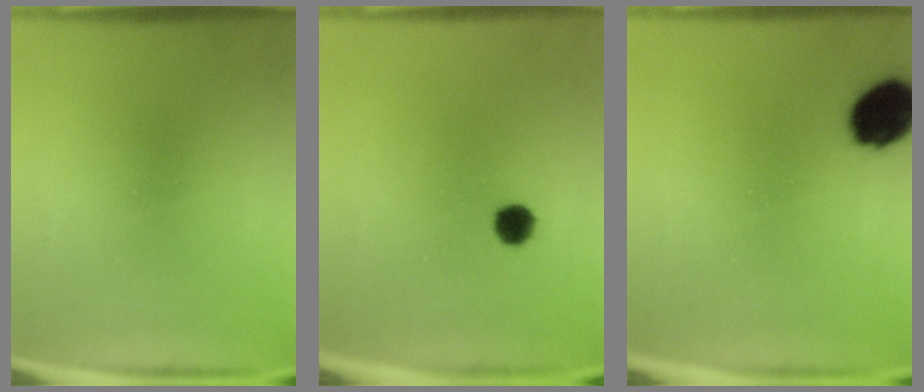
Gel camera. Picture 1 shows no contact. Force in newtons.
{"total": 2.8}
{"total": 10.8}